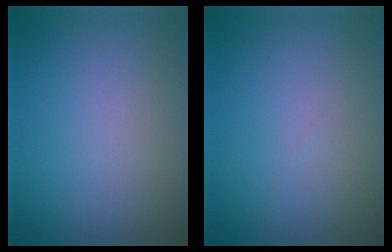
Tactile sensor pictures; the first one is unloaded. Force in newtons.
{"total": 0.0}